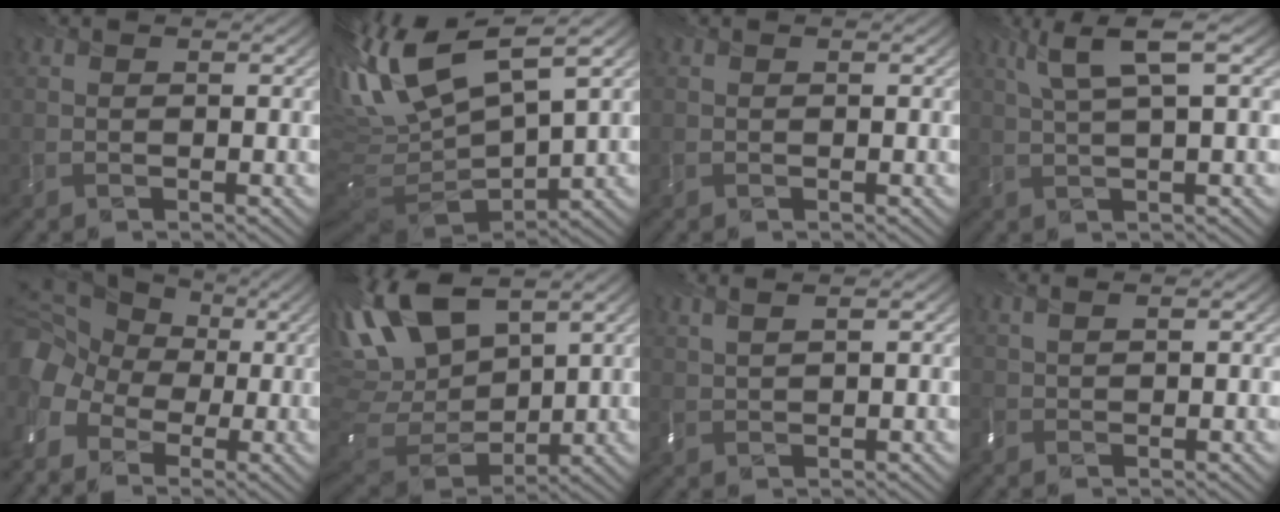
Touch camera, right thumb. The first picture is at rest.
{"total": 15.9, "force": [5.2, 6.5, 13.6], "torque": [-0.317, 0.004, 0.114]}
{"total": 0.0}
{"total": 5.2, "force": [2.0, 0.6, 4.8], "torque": [-0.094, 0.014, 0.043]}
{"total": 11.8, "force": [-2.3, 9.6, 6.5], "torque": [-0.171, -0.010, -0.057]}
{"total": 16.3, "force": [7.2, 8.2, 12.1], "torque": [-0.287, 0.035, 0.130]}
{"total": 3.3, "force": [2.2, 1.0, 2.1], "torque": [-0.030, 0.017, 0.023]}
{"total": 1.4, "force": [1.0, 0.2, 0.9], "torque": [-0.026, 0.008, 0.019]}